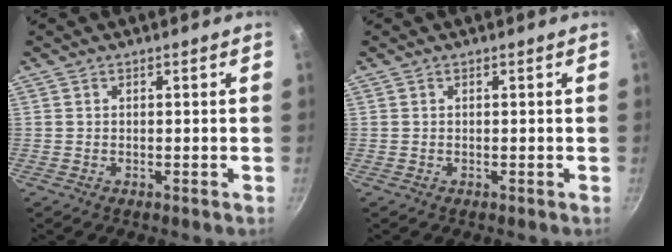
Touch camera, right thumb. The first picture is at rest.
{"total": 0.0}